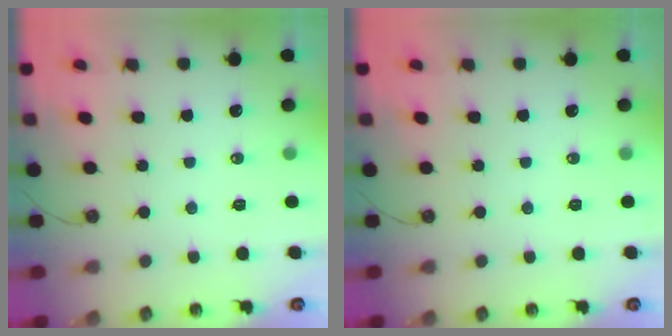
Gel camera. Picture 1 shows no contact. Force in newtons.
{"total": 0.0}